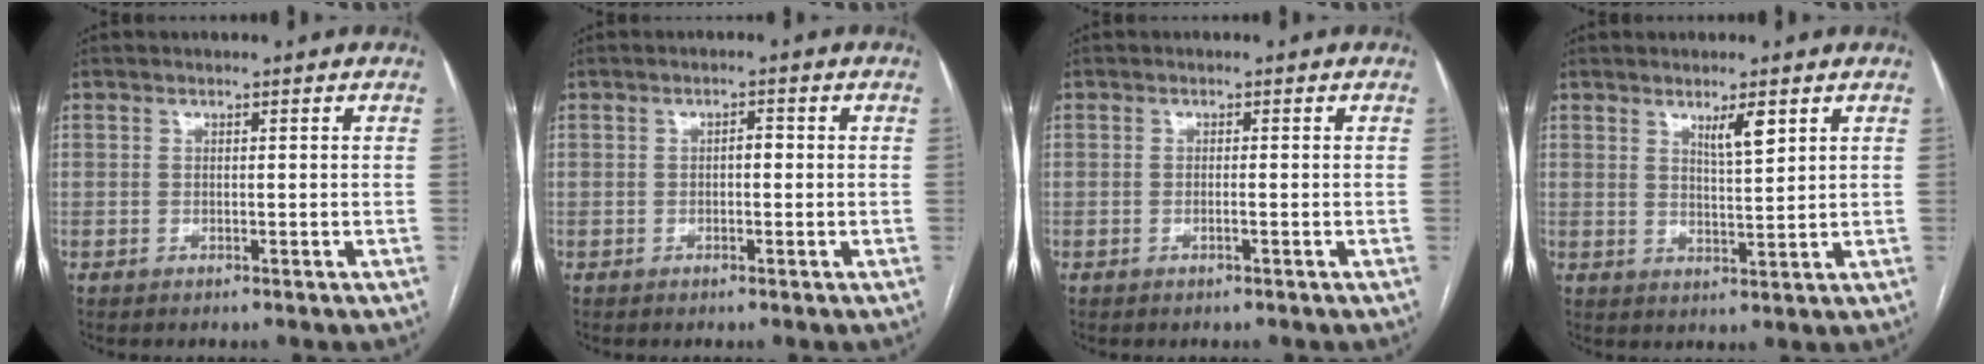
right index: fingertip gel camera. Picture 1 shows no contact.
{"total": 1.4, "force": [-0.1, 0.6, 1.2], "torque": [-0.015, 0.004, -0.004]}
{"total": 0.7, "force": [-0.3, -0.1, 0.6], "torque": [-0.013, 0.000, -0.005]}
{"total": 4.0, "force": [2.3, 0.5, 3.2], "torque": [-0.055, -0.005, 0.042]}